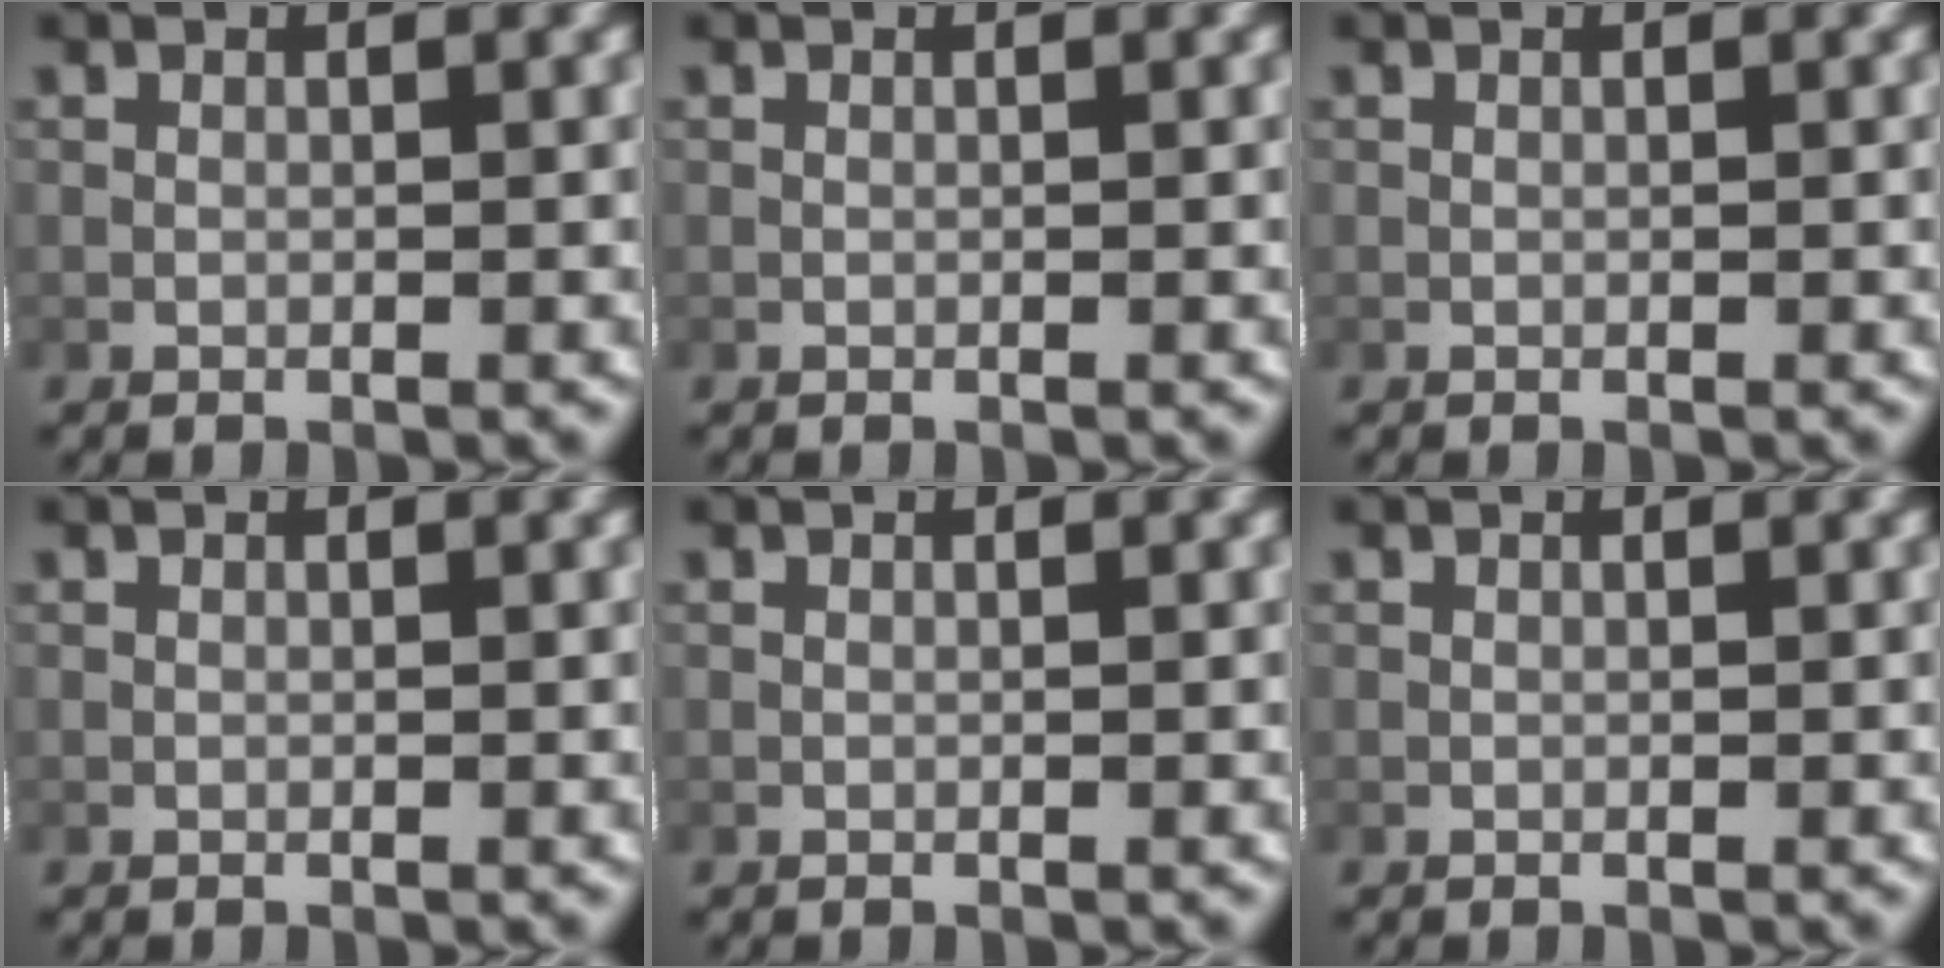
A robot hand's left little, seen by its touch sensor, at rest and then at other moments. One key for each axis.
{"total": 0.0}
{"total": 0.0}
{"total": 0.0}
{"total": 0.0}
{"total": 0.0}